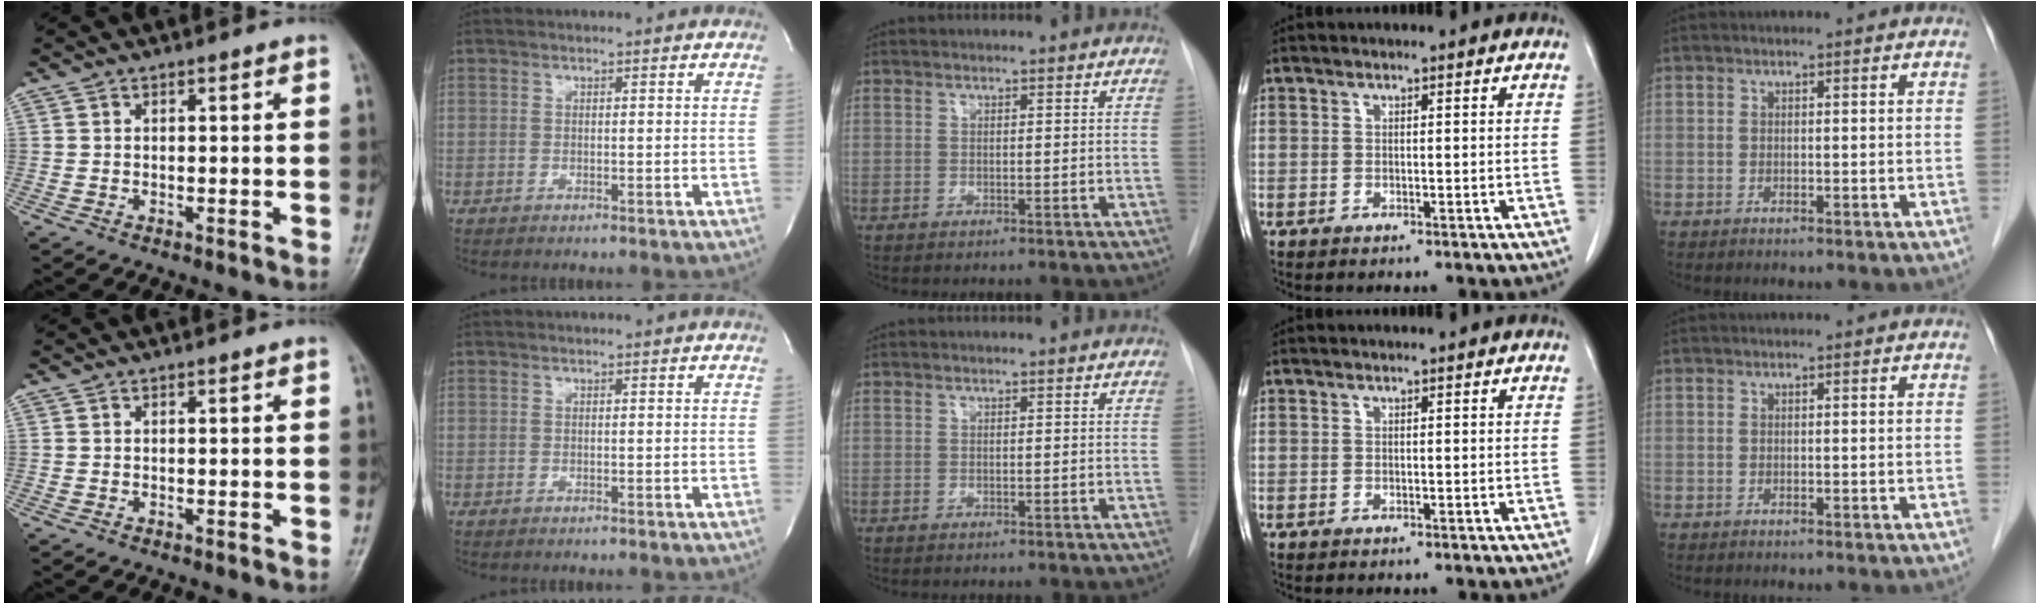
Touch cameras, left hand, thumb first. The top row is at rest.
{}